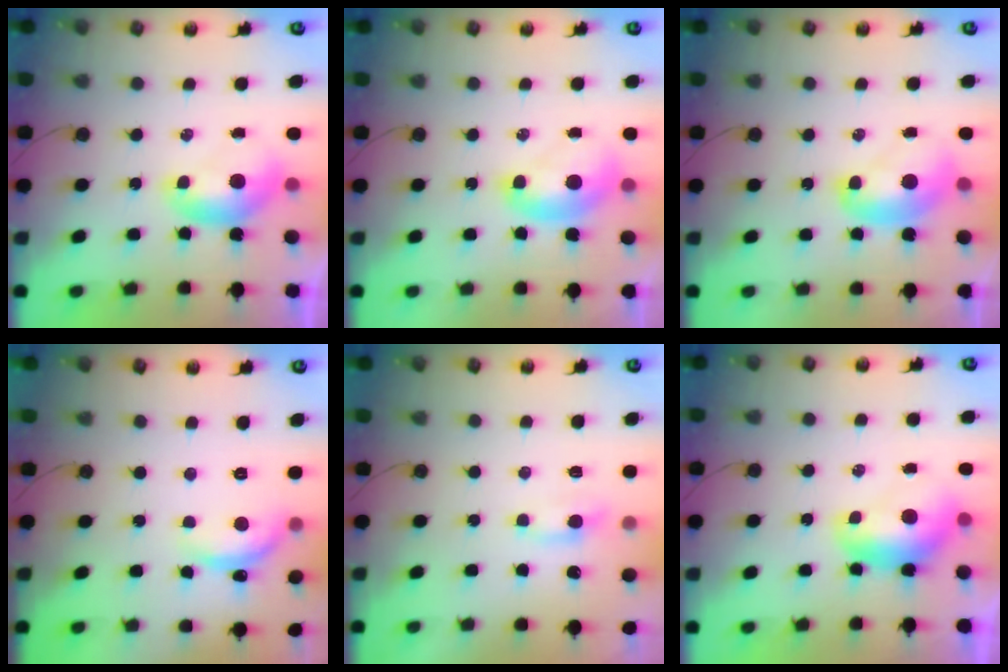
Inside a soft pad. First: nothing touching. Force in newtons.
{"total": 2.0, "press": 2.0, "slide": 0.4}
{"total": 2.4, "press": 2.4, "slide": 0.2}
{"total": 6.3, "press": 6.3, "slide": 0.6}
{"total": 0.0}
{"total": 1.6, "press": 1.6, "slide": 0.4}